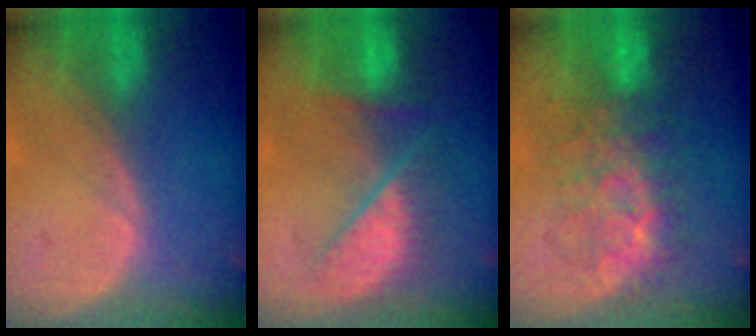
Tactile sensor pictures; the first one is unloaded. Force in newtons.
{"total": 7.4, "press": 7.4, "slide": 0.5}
{"total": 8.1, "press": 7.8, "slide": 1.9}